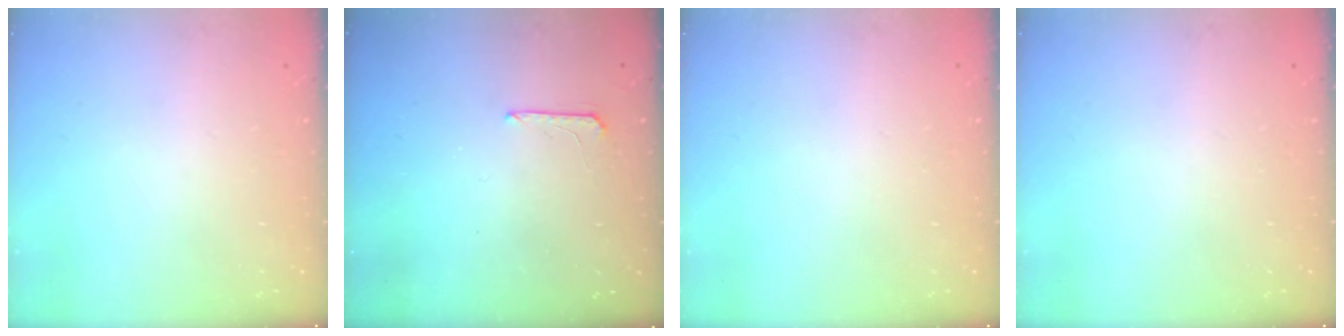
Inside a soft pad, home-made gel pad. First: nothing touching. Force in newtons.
{"total": 5.1, "press": 5.1, "slide": 0.4}
{"total": 0.0}
{"total": 0.0}